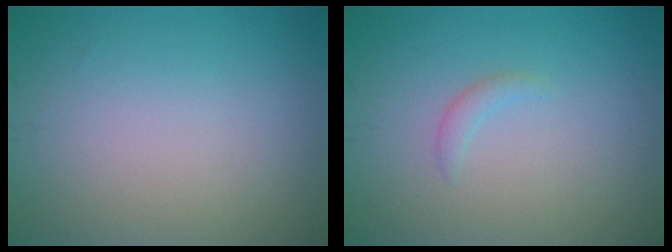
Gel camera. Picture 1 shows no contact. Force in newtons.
{"total": 0.9, "press": 0.9, "slide": 0.1}